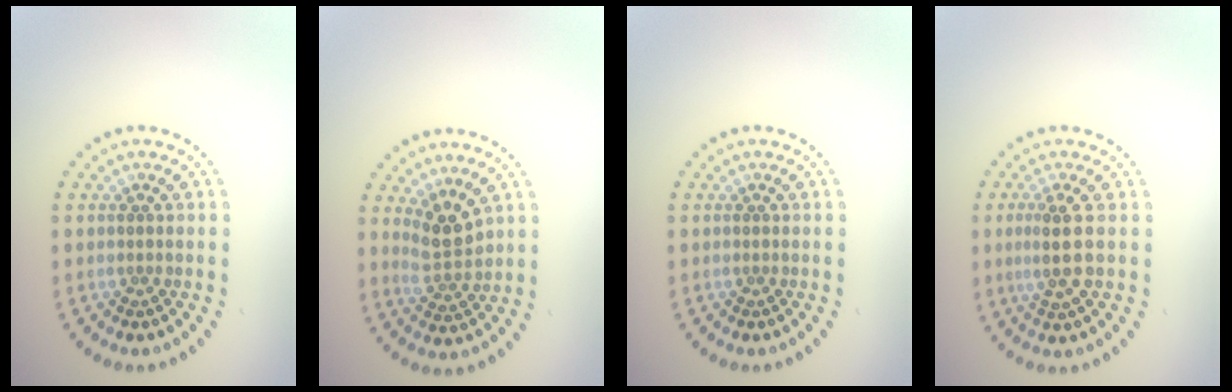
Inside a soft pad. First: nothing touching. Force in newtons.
{"total": 2.9, "press": 2.5, "slide": 1.4}
{"total": 0.0}
{"total": 2.9, "press": 2.7, "slide": 1.2}